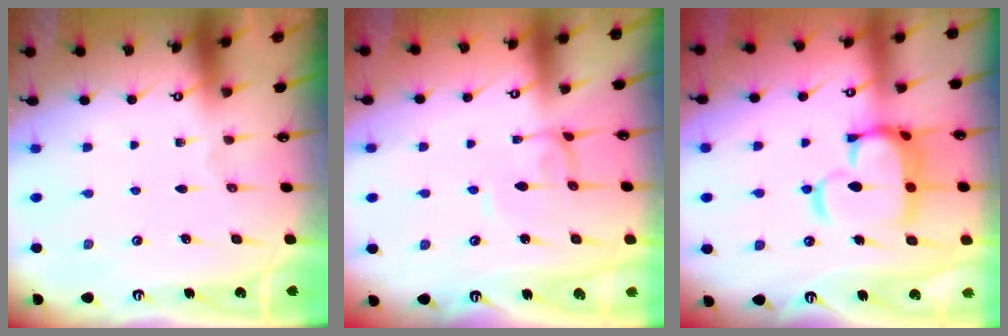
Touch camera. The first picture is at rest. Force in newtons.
{"total": 2.4, "press": 2.4, "slide": 0.1}
{"total": 12.2, "press": 12.1, "slide": 1.6}